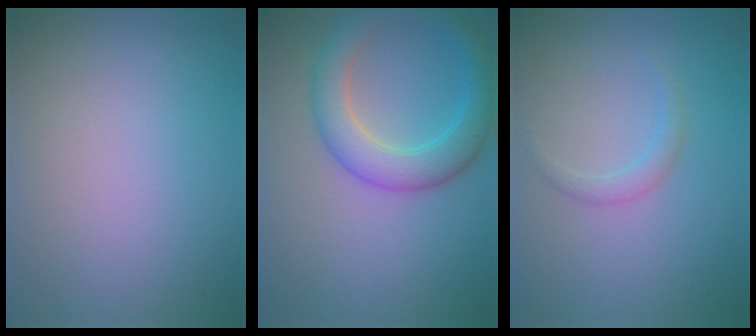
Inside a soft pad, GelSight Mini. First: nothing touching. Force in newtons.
{"total": 4.9, "press": 4.9, "slide": 0.1}
{"total": 1.1, "press": 1.1, "slide": 0.1}